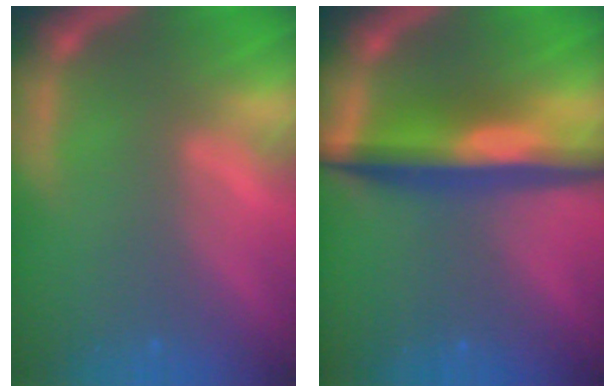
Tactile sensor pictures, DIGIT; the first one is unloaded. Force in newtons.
{"total": 7.1}